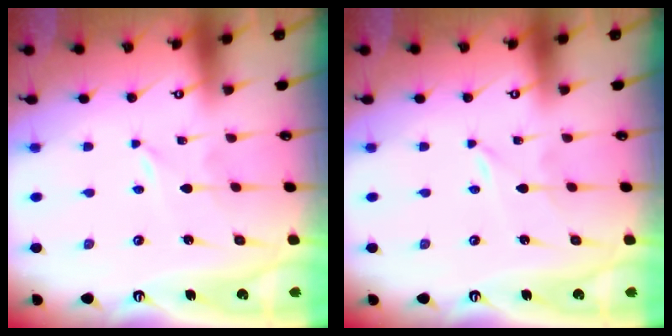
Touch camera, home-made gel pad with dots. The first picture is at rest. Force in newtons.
{"total": 0.0}